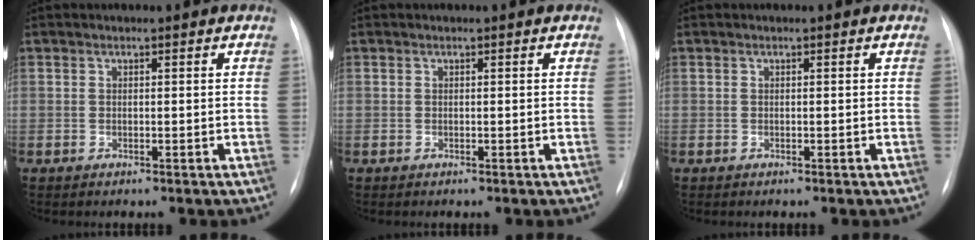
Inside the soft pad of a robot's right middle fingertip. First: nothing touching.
{"total": 0.0}
{"total": 0.0}